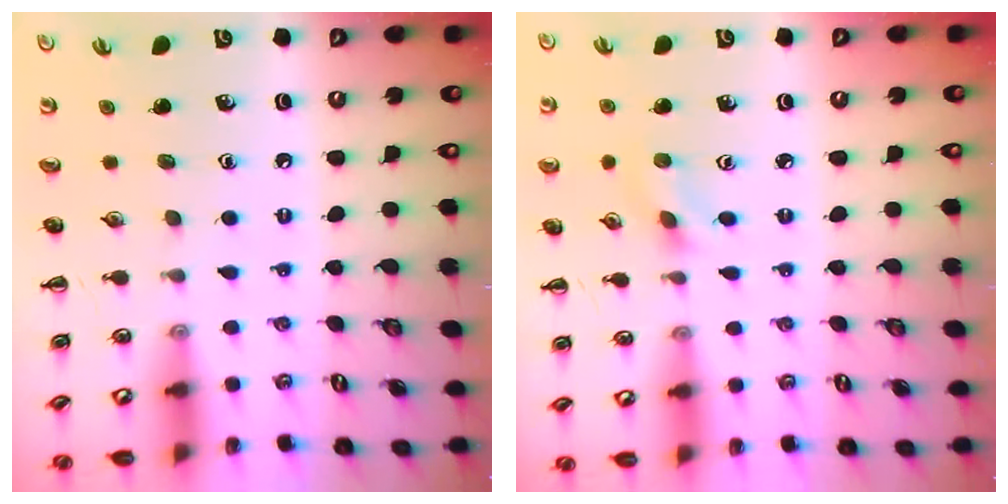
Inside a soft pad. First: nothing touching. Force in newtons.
{"total": 1.4, "press": 1.3, "slide": 0.5}